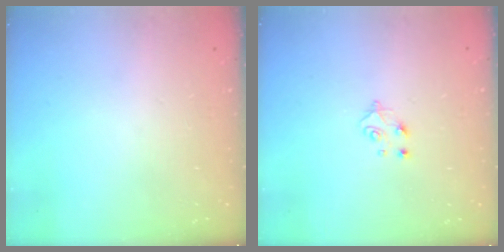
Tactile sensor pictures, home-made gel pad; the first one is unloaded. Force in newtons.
{"total": 4.9, "press": 4.9, "slide": 0.5}